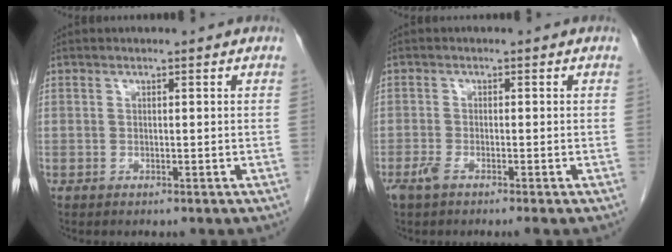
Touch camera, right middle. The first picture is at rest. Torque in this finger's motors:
{"motor_torque": [0.33, -0.20, 0.02, 0.02]}